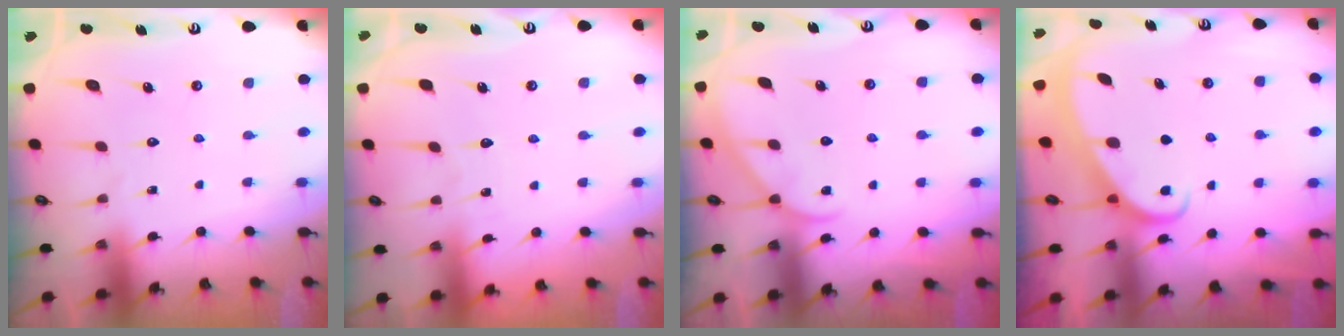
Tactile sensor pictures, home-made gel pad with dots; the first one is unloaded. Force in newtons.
{"total": 2.6, "press": 2.6, "slide": 0.3}
{"total": 4.1, "press": 4.0, "slide": 0.4}
{"total": 2.6, "press": 2.6, "slide": 0.4}